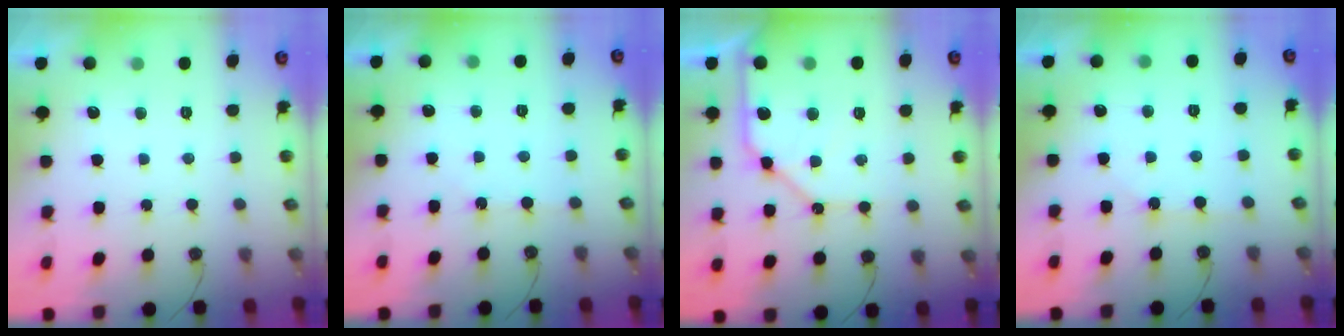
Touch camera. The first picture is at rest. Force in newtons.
{"total": 2.4, "press": 2.4, "slide": 0.4}
{"total": 12.8, "press": 12.8, "slide": 1.5}
{"total": 3.6, "press": 3.5, "slide": 0.6}